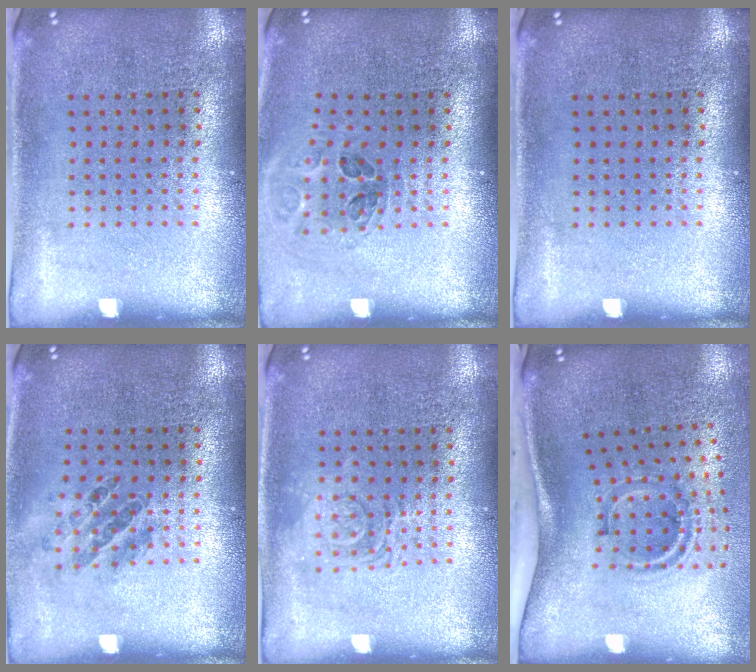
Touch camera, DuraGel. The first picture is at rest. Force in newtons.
{"total": 1.0, "press": 0.9, "slide": 0.1}
{"total": 0.0}
{"total": 1.0, "press": 0.9, "slide": 0.3}
{"total": 2.3, "press": 2.3, "slide": 0.5}
{"total": 2.0, "press": 1.2, "slide": 1.7}